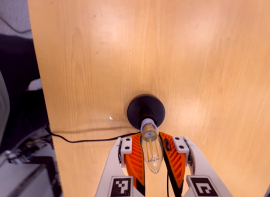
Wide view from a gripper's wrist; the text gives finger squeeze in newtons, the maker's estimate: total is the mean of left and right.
{"total": 16.3, "left": 15.6, "right": 17.1}